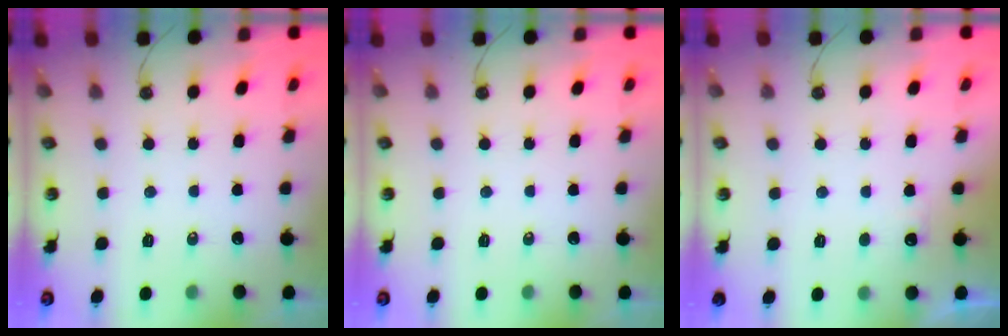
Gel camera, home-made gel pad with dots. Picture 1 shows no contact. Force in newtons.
{"total": 0.0}
{"total": 2.1, "press": 1.9, "slide": 0.9}